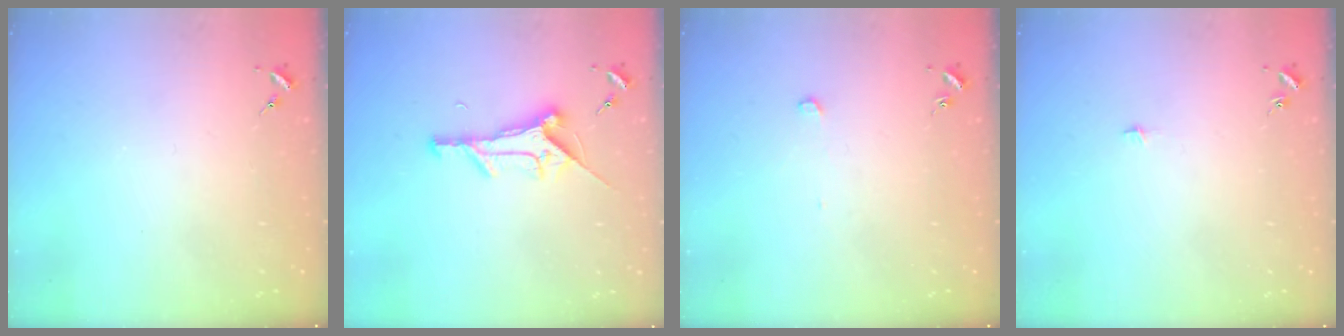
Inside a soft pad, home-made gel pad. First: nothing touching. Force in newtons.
{"total": 11.3, "press": 11.3, "slide": 0.6}
{"total": 2.4, "press": 2.4, "slide": 0.0}
{"total": 2.6, "press": 2.6, "slide": 0.2}